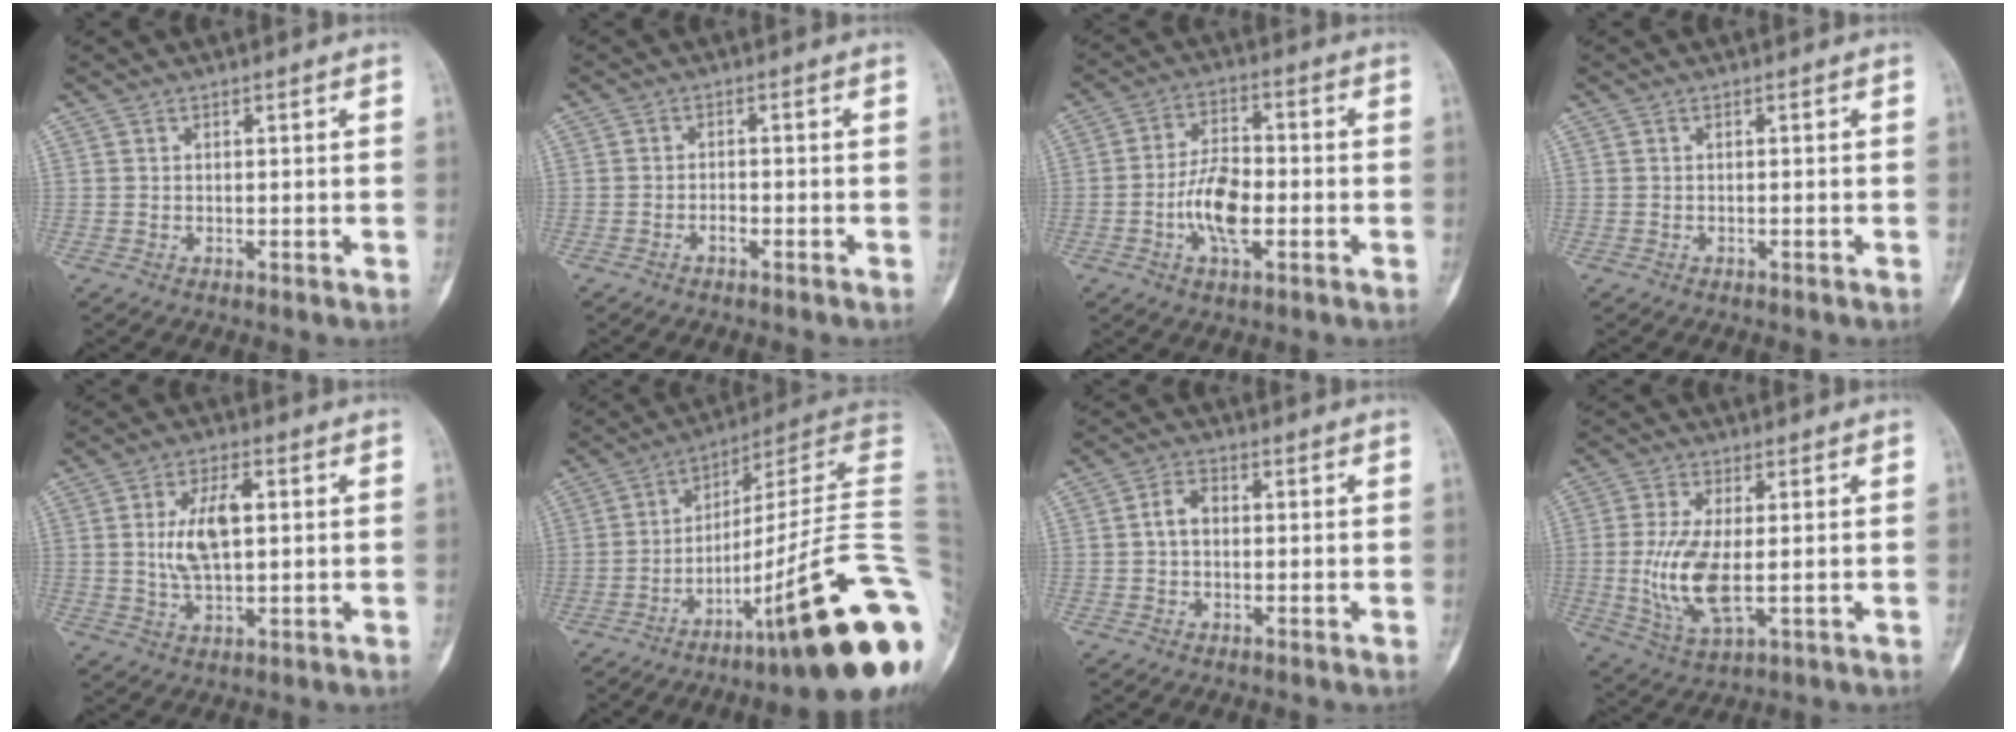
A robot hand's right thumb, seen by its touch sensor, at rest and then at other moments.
{"total": 1.5, "force": [-1.0, 0.6, 1.0], "torque": [-0.020, 0.009, -0.019]}
{"total": 9.3, "force": [-2.4, 4.5, 7.8], "torque": [-0.139, 0.017, -0.047]}
{"total": 0.5, "force": [-0.3, 0.1, 0.4], "torque": [-0.011, 0.004, -0.003]}
{"total": 8.8, "force": [1.2, 4.1, 7.7], "torque": [-0.139, 0.001, 0.023]}
{"total": 27.7, "force": [-8.7, 3.9, 26.0], "torque": [-0.288, 0.061, -0.128]}
{"total": 3.3, "force": [0.0, 2.2, 2.4], "torque": [-0.041, 0.014, -0.006]}
{"total": 10.5, "force": [-0.8, 4.3, 9.5], "torque": [-0.201, -0.014, -0.008]}